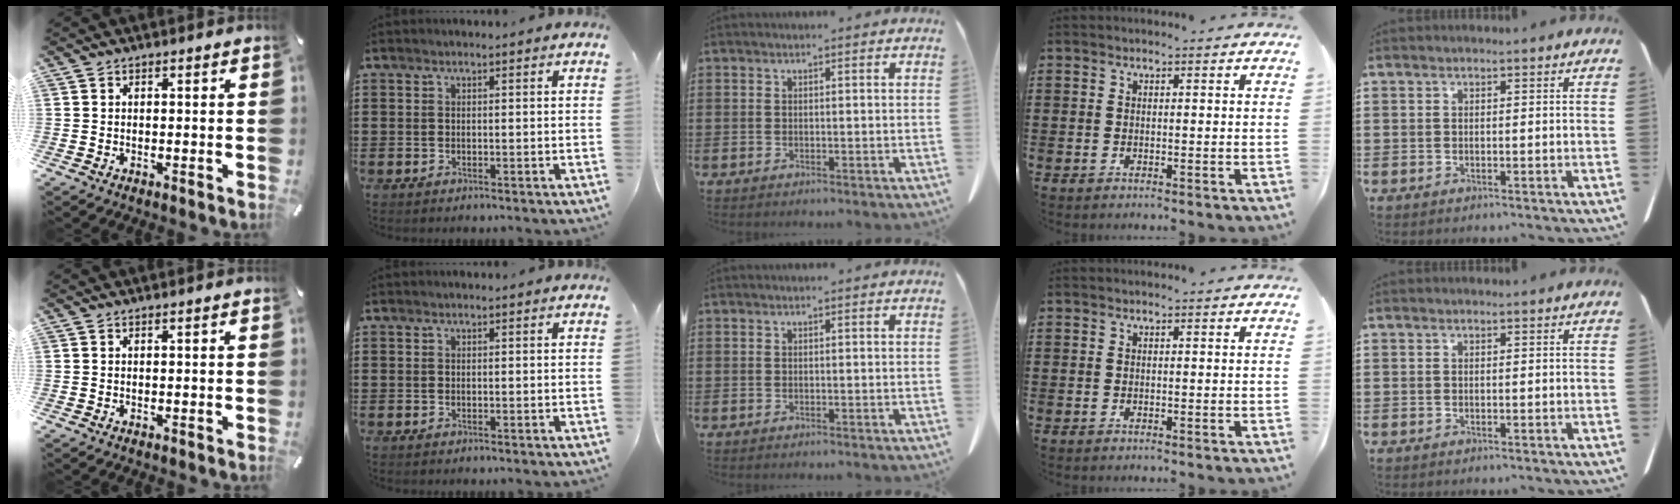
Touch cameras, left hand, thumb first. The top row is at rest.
{}